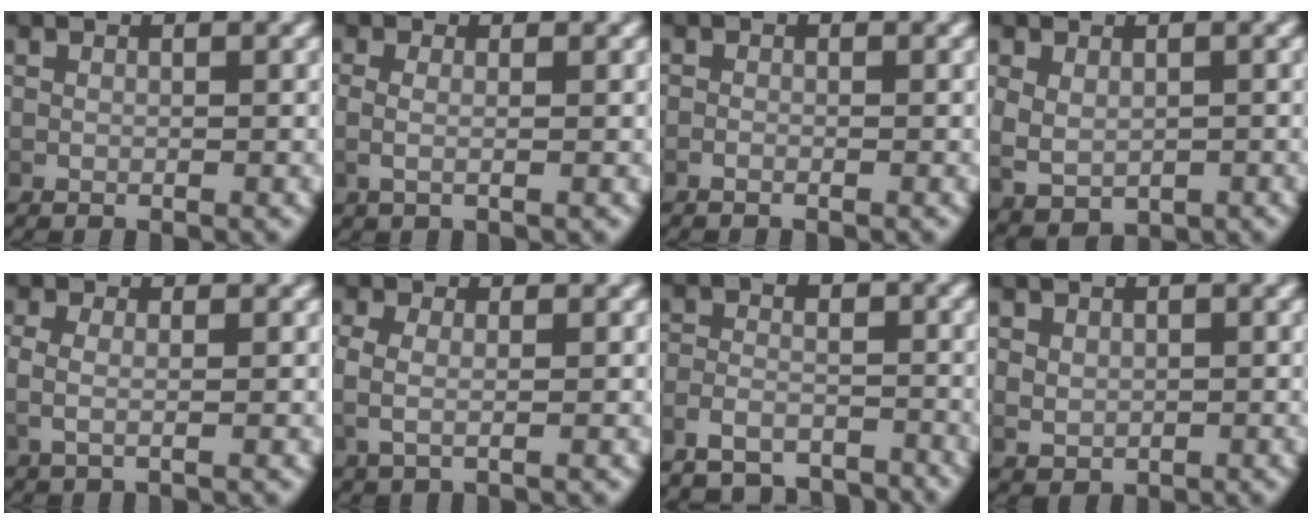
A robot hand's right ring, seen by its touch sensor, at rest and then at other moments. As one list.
[{"total": 1.7, "force": [0.1, 0.4, 1.7], "torque": [-0.043, -0.008, 0.006]}, {"total": 0.9, "force": [-0.9, 0.1, 0.2], "torque": [-0.010, 0.000, -0.016]}, {"total": 3.7, "force": [-0.1, 2.9, 2.2], "torque": [-0.057, -0.021, 0.017]}, {"total": 2.4, "force": [0.3, 1.1, 2.1], "torque": [-0.053, -0.006, 0.010]}, {"total": 2.8, "force": [0.4, 1.4, 2.3], "torque": [-0.059, -0.006, 0.013]}, {"total": 6.6, "force": [-6.0, 2.3, 1.7], "torque": [-0.021, -0.015, -0.098]}, {"total": 1.7, "force": [0.6, 1.4, 0.8], "torque": [-0.022, -0.010, 0.024]}]